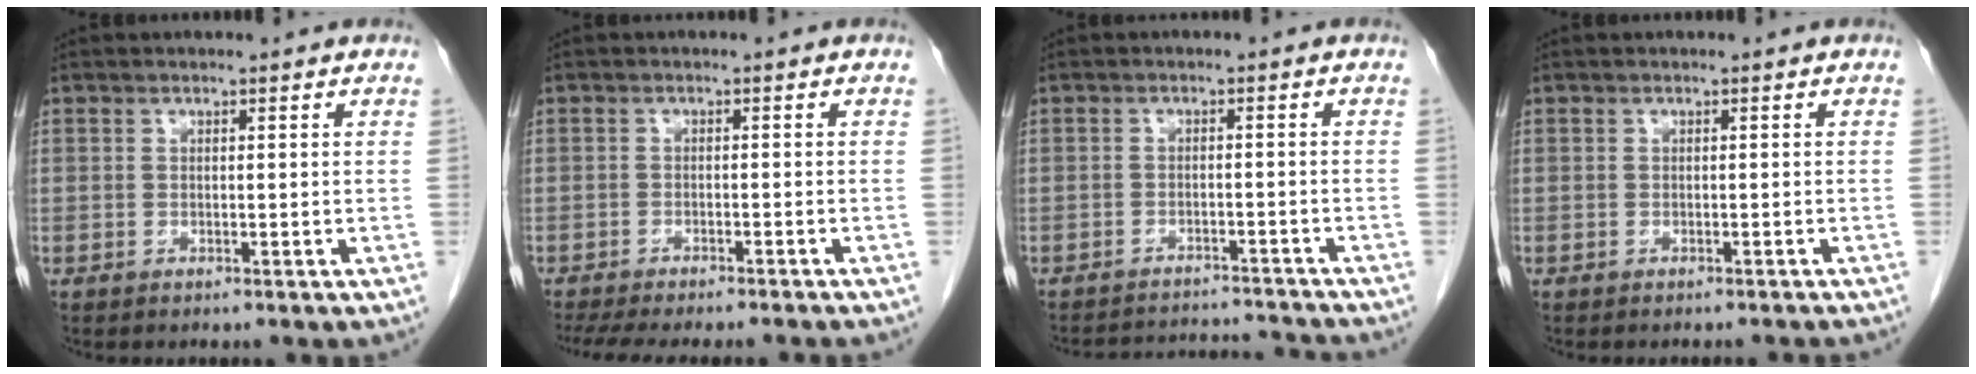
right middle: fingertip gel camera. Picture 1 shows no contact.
{"total": 13.0, "force": [-11.4, 1.6, 6.1], "torque": [-0.094, -0.021, -0.154]}
{"total": 9.0, "force": [-9.0, 0.4, 0.7], "torque": [-0.011, 0.011, -0.121]}
{"total": 3.6, "force": [-3.5, 0.4, 0.9], "torque": [-0.017, -0.013, -0.040]}